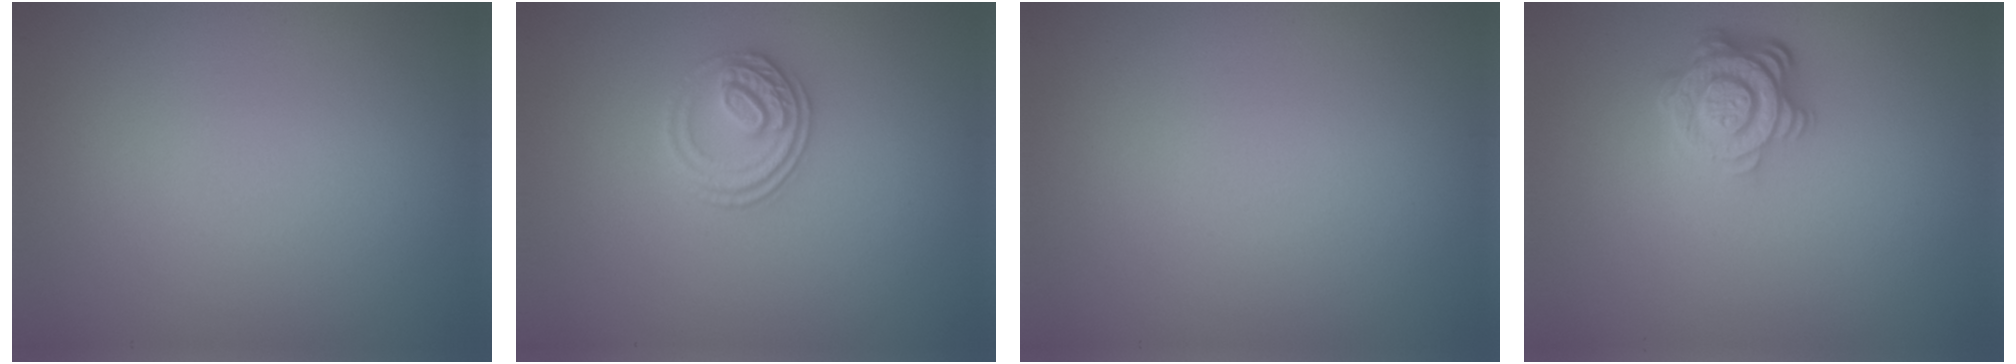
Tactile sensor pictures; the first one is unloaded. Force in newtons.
{"total": 2.8, "press": 2.7, "slide": 1.0}
{"total": 0.0}
{"total": 4.4, "press": 3.3, "slide": 2.9}